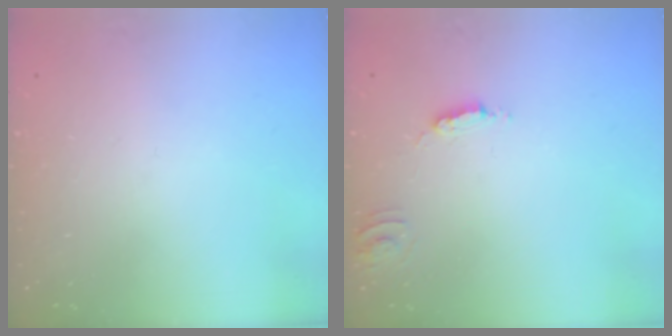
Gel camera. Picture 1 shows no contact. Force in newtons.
{"total": 2.5, "press": 2.5, "slide": 0.1}